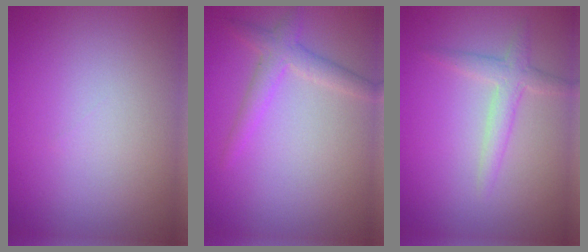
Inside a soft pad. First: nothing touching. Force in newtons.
{"total": 2.4, "press": 2.4, "slide": 0.1}
{"total": 2.2, "press": 2.2, "slide": 0.1}